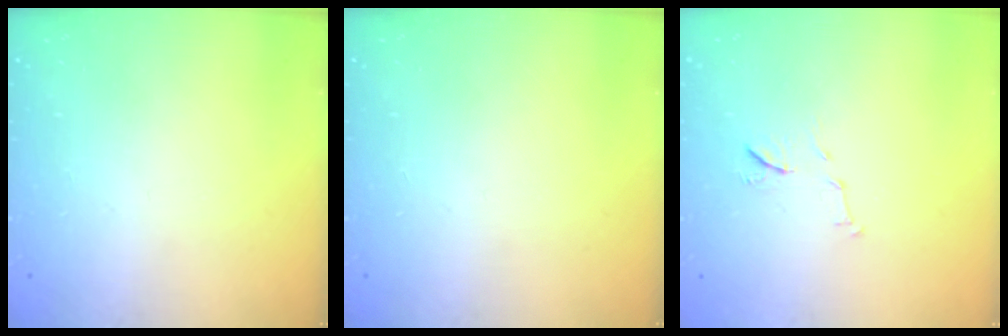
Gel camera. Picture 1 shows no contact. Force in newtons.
{"total": 0.0}
{"total": 7.4, "press": 7.3, "slide": 0.6}